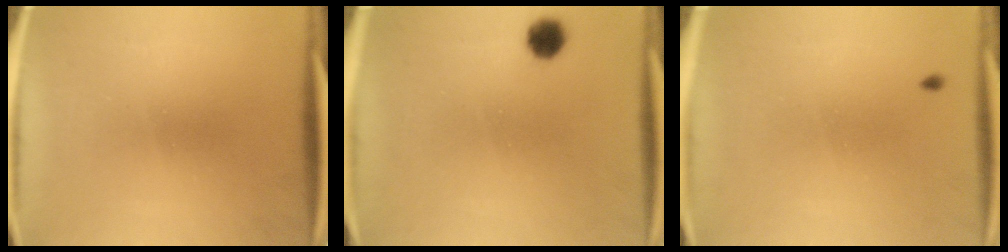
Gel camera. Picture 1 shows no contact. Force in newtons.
{"total": 4.2}
{"total": 0.9}